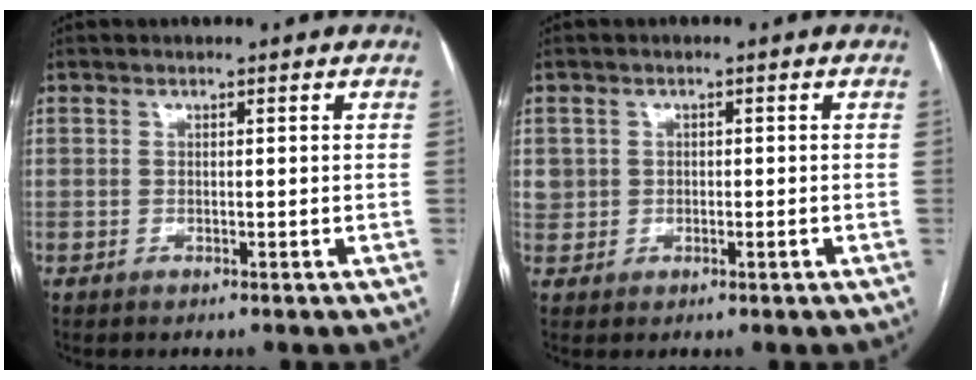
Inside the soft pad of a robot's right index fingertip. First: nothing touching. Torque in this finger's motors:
{"motor_torque": [-0.07, 0.02, -0.04, -0.01]}